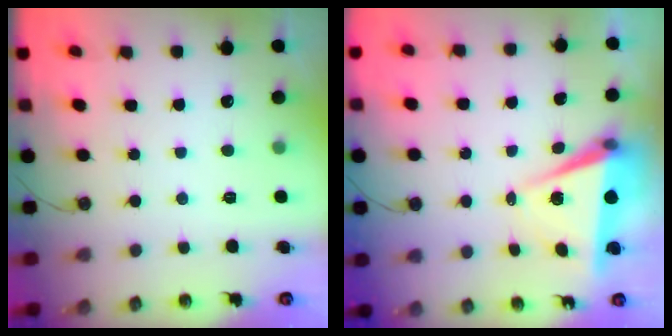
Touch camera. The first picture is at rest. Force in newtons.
{"total": 6.0, "press": 4.1, "slide": 4.3}